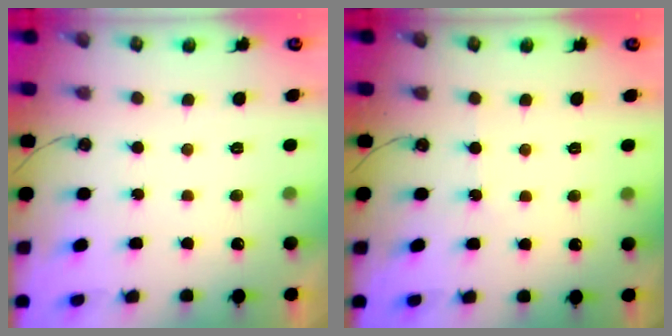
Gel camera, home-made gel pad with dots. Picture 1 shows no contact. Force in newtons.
{"total": 2.3, "press": 2.3, "slide": 0.4}